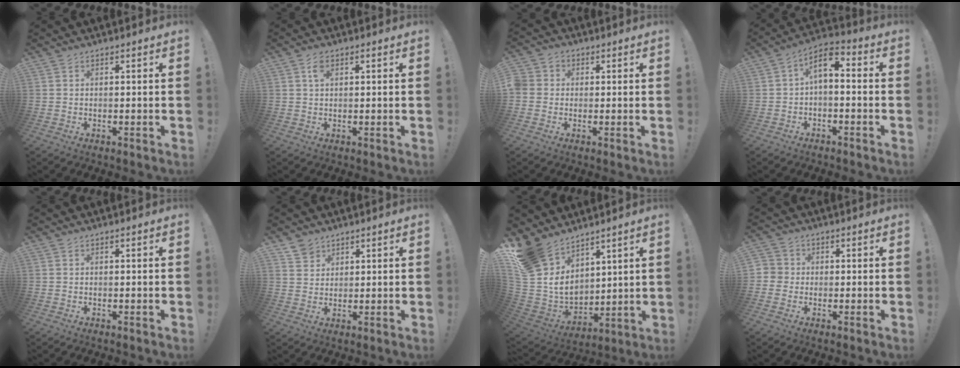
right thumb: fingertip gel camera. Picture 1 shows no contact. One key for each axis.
{"total": 2.7, "fx": 1.0, "fy": 1.6, "fz": 2.0, "tx": -0.020, "ty": -0.003, "tz": 0.011}
{"total": 4.2, "fx": -0.5, "fy": 3.9, "fz": 1.5, "tx": -0.031, "ty": 0.011, "tz": -0.009}
{"total": 6.2, "fx": -0.1, "fy": 3.0, "fz": 5.4, "tx": -0.095, "ty": 0.003, "tz": -0.003}
{"total": 0.0}
{"total": 4.3, "fx": 3.3, "fy": 2.7, "fz": 0.5, "tx": -0.006, "ty": -0.020, "tz": 0.063}
{"total": 15.5, "fx": 10.2, "fy": 9.6, "fz": 6.7, "tx": -0.147, "ty": -0.079, "tz": 0.201}
{"total": 3.4, "fx": -0.7, "fy": 3.2, "fz": 0.9, "tx": -0.013, "ty": 0.010, "tz": -0.012}